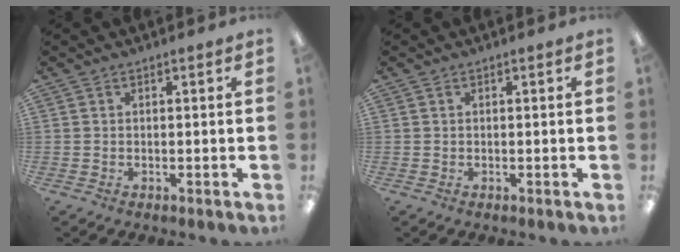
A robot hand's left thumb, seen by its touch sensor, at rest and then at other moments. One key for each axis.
{"total": 0.0}